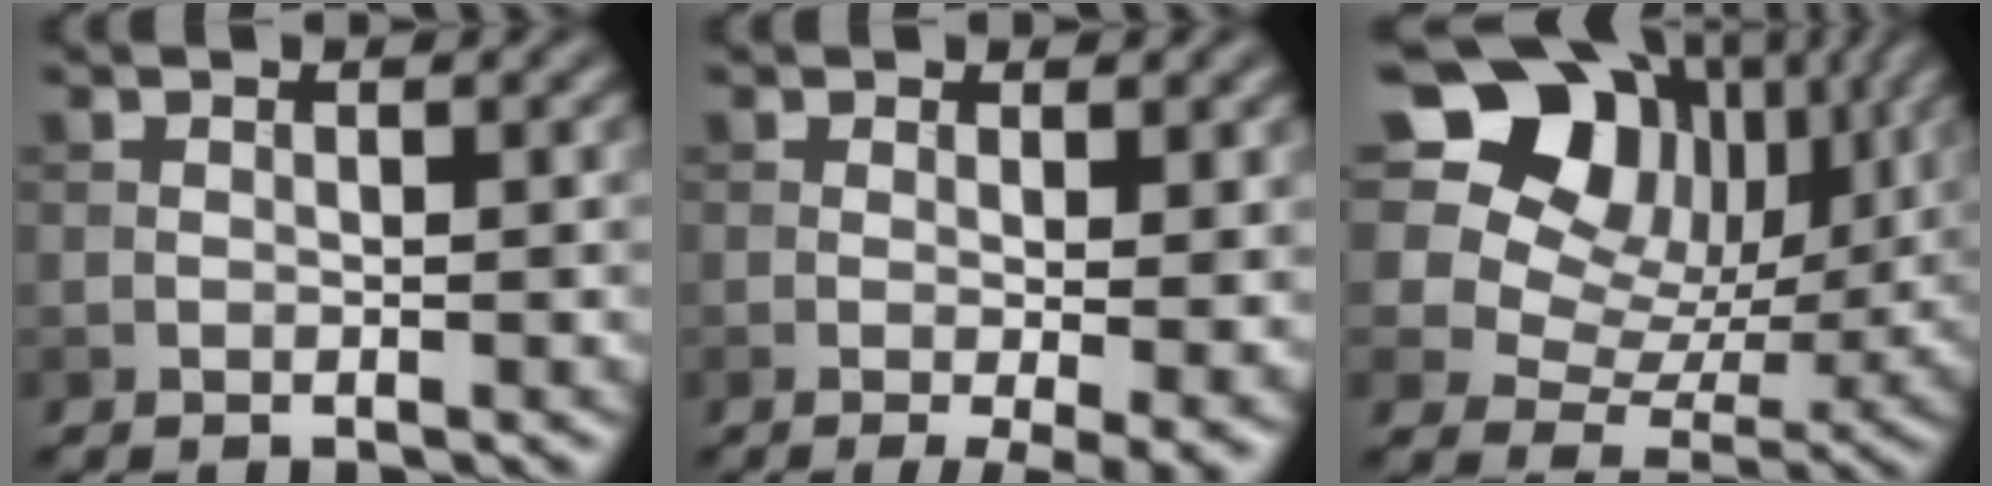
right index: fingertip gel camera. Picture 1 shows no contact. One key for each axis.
{"total": 4.4, "fx": -0.7, "fy": 0.9, "fz": 4.3, "tx": -0.058, "ty": -0.011, "tz": -0.006}
{"total": 14.2, "fx": 7.6, "fy": 9.8, "fz": 7.0, "tx": -0.150, "ty": 0.055, "tz": 0.112}